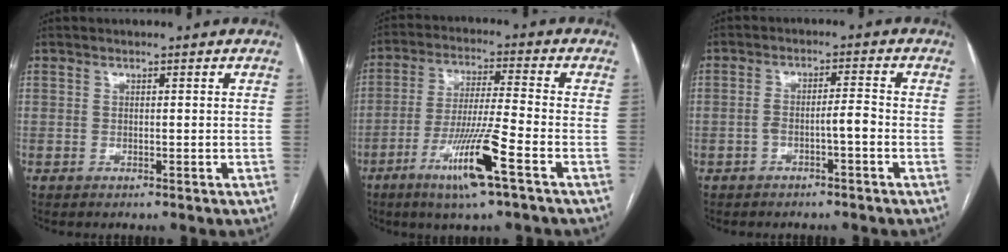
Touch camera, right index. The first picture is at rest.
{"total": 11.5, "force": [-5.7, -0.4, 9.9], "torque": [-0.193, -0.018, -0.107]}
{"total": 3.4, "force": [-1.5, 0.3, 3.0], "torque": [-0.050, 0.014, -0.023]}